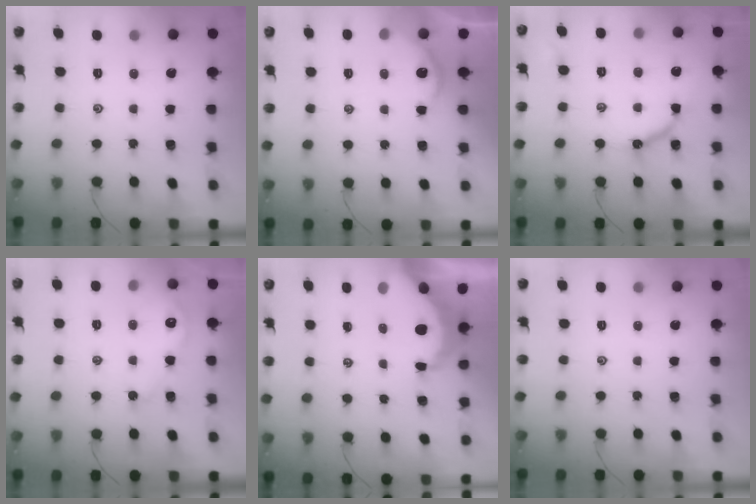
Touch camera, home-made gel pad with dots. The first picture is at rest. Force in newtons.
{"total": 3.2, "press": 3.2, "slide": 0.2}
{"total": 9.0, "press": 9.0, "slide": 0.4}
{"total": 4.9, "press": 4.8, "slide": 0.4}
{"total": 6.3, "press": 6.3, "slide": 0.8}
{"total": 0.0}